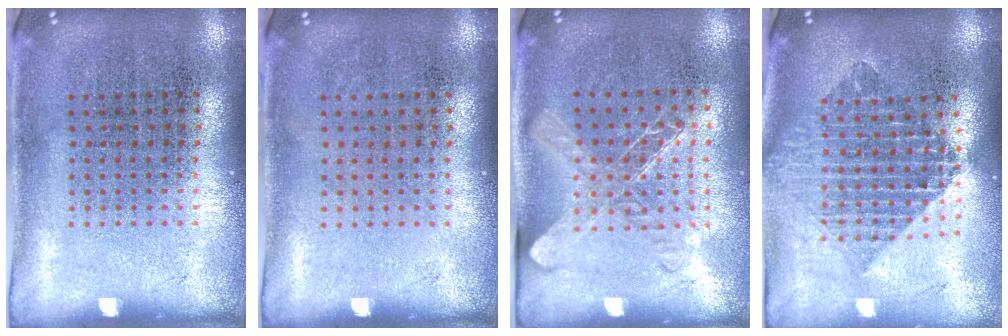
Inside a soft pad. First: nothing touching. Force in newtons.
{"total": 0.0}
{"total": 1.5, "press": 1.3, "slide": 0.6}
{"total": 2.1, "press": 1.7, "slide": 1.3}